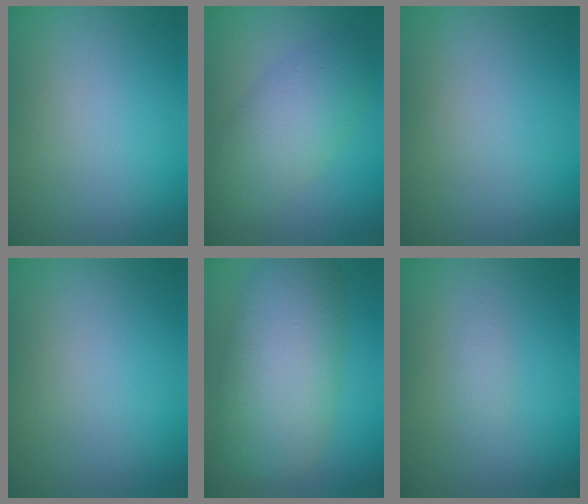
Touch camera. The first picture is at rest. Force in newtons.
{"total": 5.5, "press": 5.5, "slide": 0.3}
{"total": 0.0}
{"total": 0.0}
{"total": 9.9, "press": 9.9, "slide": 0.6}
{"total": 0.9, "press": 0.9, "slide": 0.0}